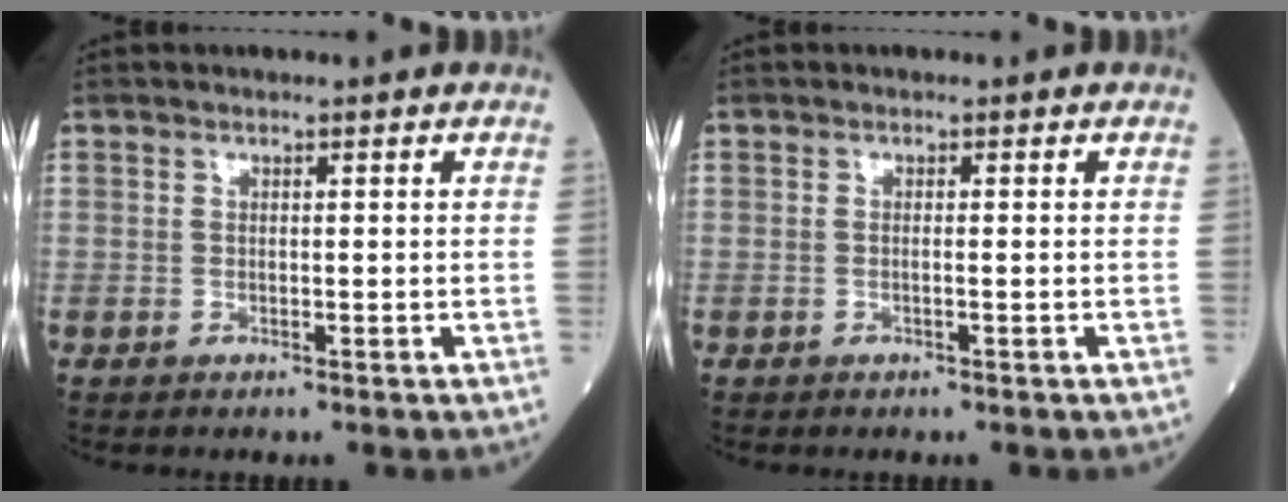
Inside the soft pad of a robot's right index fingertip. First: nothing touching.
{"total": 0.6, "force": [-0.1, -0.1, 0.6], "torque": [-0.012, 0.000, -0.003]}